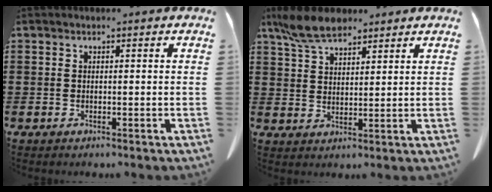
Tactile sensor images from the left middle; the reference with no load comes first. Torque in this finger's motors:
{"motor_torque": [0.31, 0.12, 0.19, 0.05]}